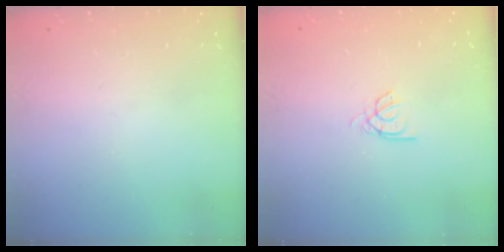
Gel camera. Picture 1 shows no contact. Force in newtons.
{"total": 2.2, "press": 2.1, "slide": 0.4}